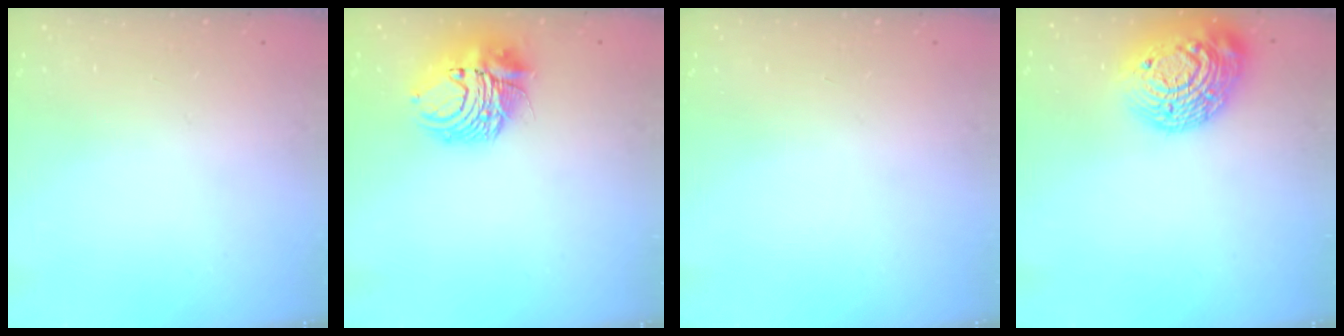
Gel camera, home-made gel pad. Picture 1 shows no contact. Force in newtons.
{"total": 11.5, "press": 11.3, "slide": 1.6}
{"total": 0.0}
{"total": 21.4, "press": 21.3, "slide": 1.4}